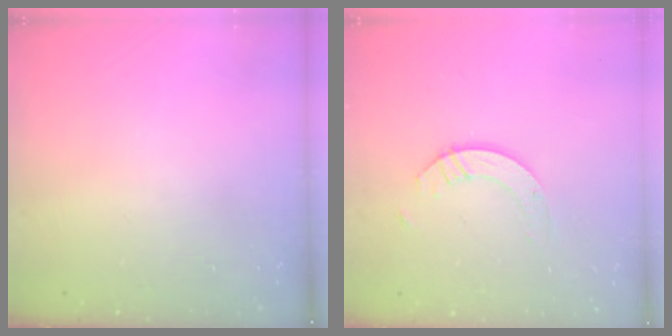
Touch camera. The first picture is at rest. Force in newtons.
{"total": 3.9, "press": 3.9, "slide": 0.3}